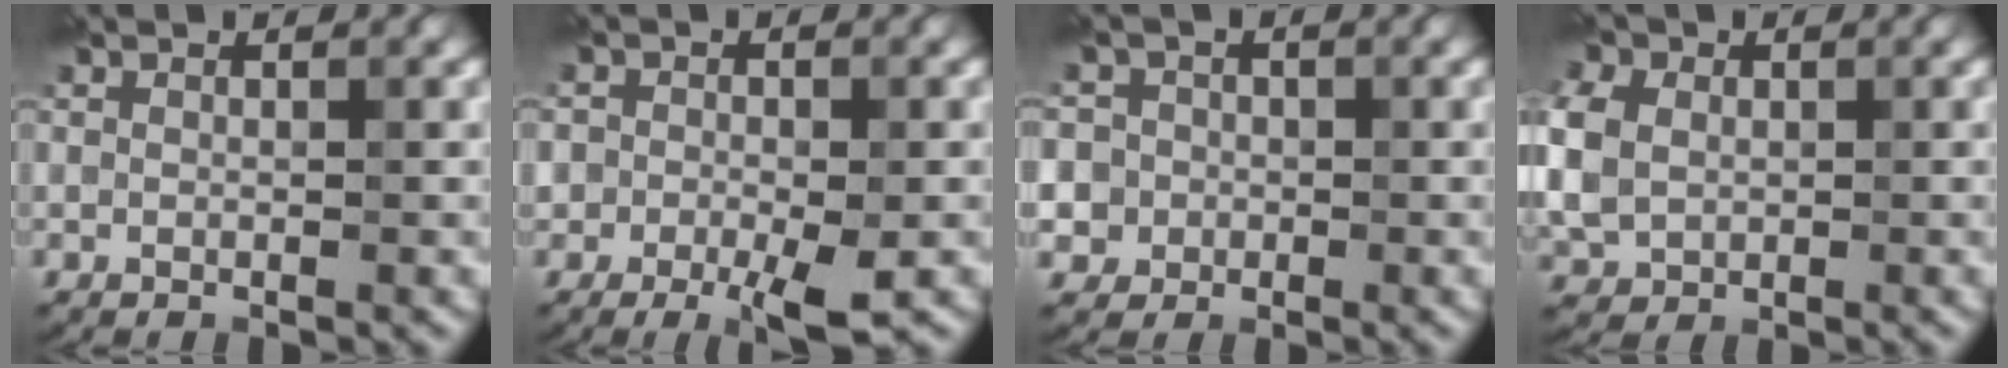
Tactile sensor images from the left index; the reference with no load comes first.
{"total": 4.6, "force": [-2.0, 2.5, 3.4], "torque": [-0.050, -0.006, -0.035]}
{"total": 6.0, "force": [-0.3, 5.7, 1.6], "torque": [-0.025, 0.023, -0.032]}
{"total": 7.9, "force": [0.9, 6.3, 4.7], "torque": [-0.117, 0.020, -0.004]}